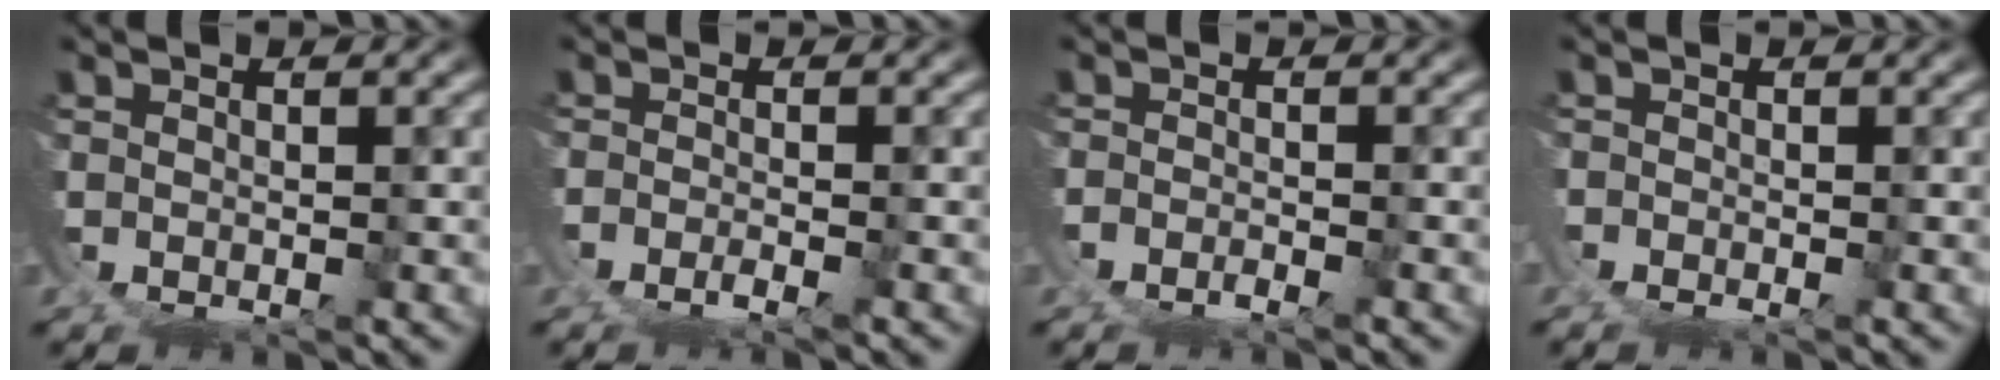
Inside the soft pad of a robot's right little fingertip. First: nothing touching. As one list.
[{"total": 1.9, "force": [-1.8, -0.2, 0.8], "torque": [-0.010, -0.002, -0.039]}, {"total": 1.7, "force": [-1.6, -0.4, 0.3], "torque": [-0.001, -0.001, -0.037]}, {"total": 1.0, "force": [-0.9, 0.3, 0.1], "torque": [-0.004, -0.001, -0.022]}]